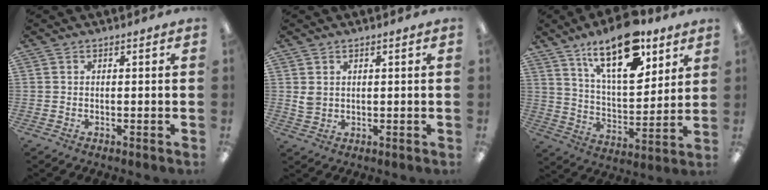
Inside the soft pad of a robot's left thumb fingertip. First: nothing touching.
{"total": 2.6, "force": [1.1, 2.0, 1.3], "torque": [-0.027, 0.002, 0.021]}
{"total": 20.3, "force": [12.5, 9.0, 13.3], "torque": [-0.204, -0.062, 0.208]}